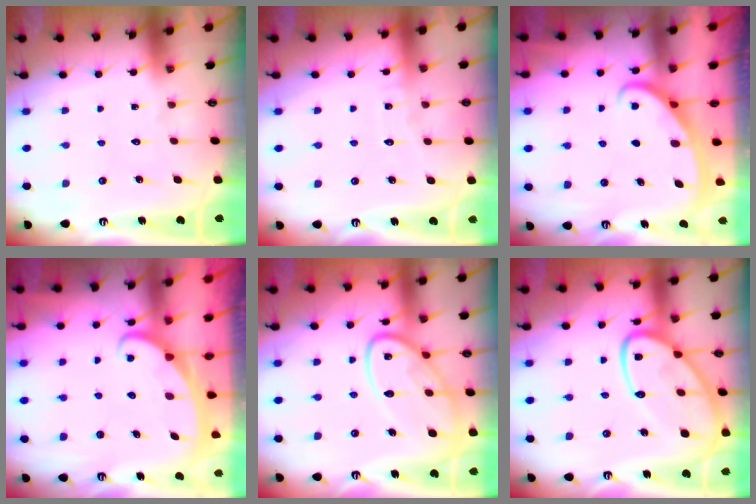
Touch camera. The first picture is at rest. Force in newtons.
{"total": 2.9, "press": 2.8, "slide": 0.3}
{"total": 2.6, "press": 2.6, "slide": 0.4}
{"total": 2.6, "press": 2.5, "slide": 0.3}
{"total": 15.1, "press": 15.0, "slide": 1.4}
{"total": 19.2, "press": 19.1, "slide": 1.7}